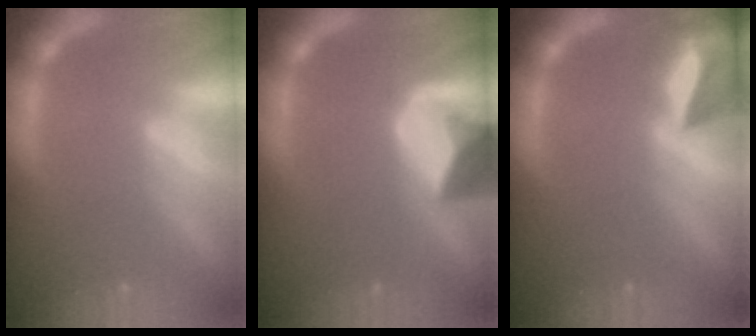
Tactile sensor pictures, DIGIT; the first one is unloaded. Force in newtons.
{"total": 6.4}
{"total": 7.9}